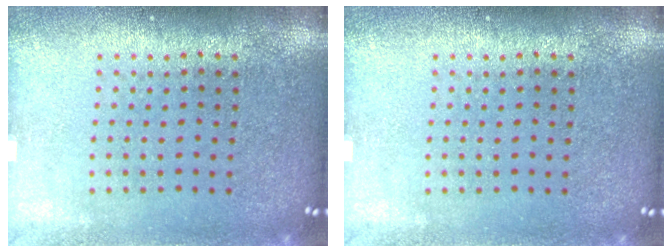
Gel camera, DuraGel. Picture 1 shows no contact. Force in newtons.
{"total": 0.0}